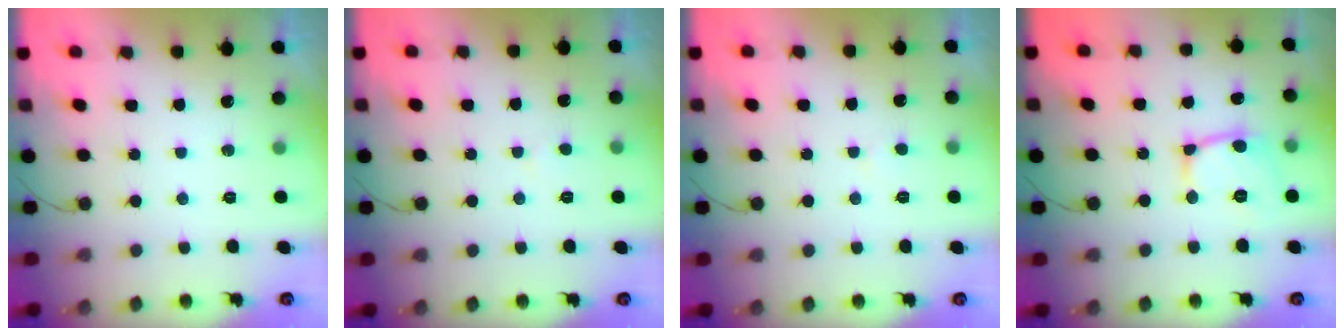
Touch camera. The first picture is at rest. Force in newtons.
{"total": 2.2, "press": 2.2, "slide": 0.3}
{"total": 2.2, "press": 2.2, "slide": 0.3}
{"total": 7.5, "press": 7.4, "slide": 0.9}